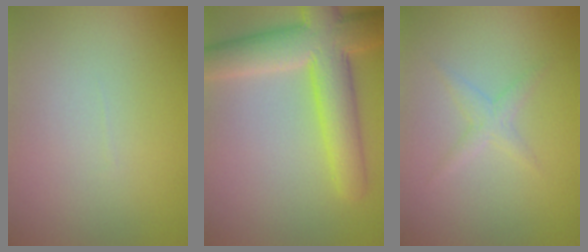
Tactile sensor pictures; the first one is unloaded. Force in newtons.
{"total": 8.1, "press": 8.1, "slide": 0.4}
{"total": 1.3, "press": 1.3, "slide": 0.1}